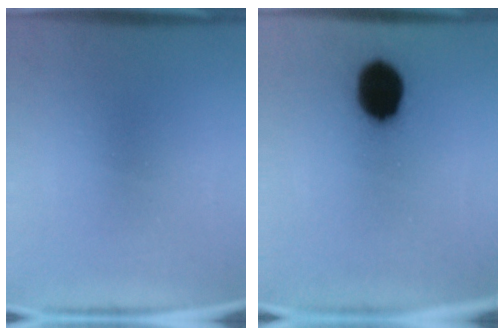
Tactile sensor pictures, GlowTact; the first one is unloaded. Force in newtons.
{"total": 13.4}